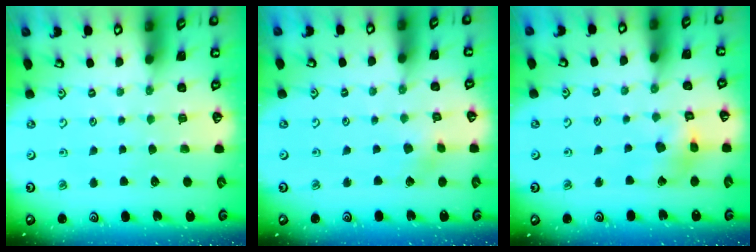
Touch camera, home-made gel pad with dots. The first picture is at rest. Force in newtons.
{"total": 2.5, "press": 2.4, "slide": 0.2}
{"total": 8.6, "press": 8.5, "slide": 0.9}